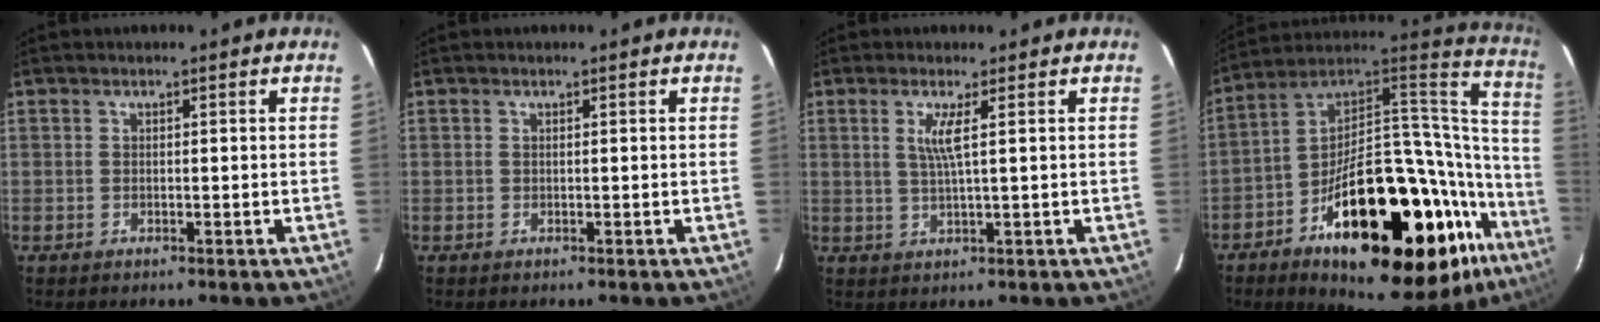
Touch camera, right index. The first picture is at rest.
{"total": 0.0}
{"total": 3.5, "force": [1.1, -0.5, 3.3], "torque": [-0.064, -0.006, 0.022]}
{"total": 38.6, "force": [-19.0, 16.2, 29.5], "torque": [-0.404, 0.051, -0.280]}